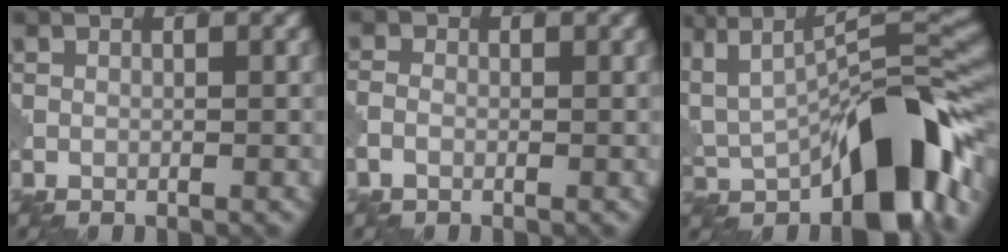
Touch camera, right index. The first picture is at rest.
{"total": 1.2, "force": [-0.6, 0.8, 0.7], "torque": [-0.014, 0.002, -0.016]}
{"total": 12.0, "force": [-0.8, 5.0, 10.9], "torque": [-0.145, 0.004, -0.011]}